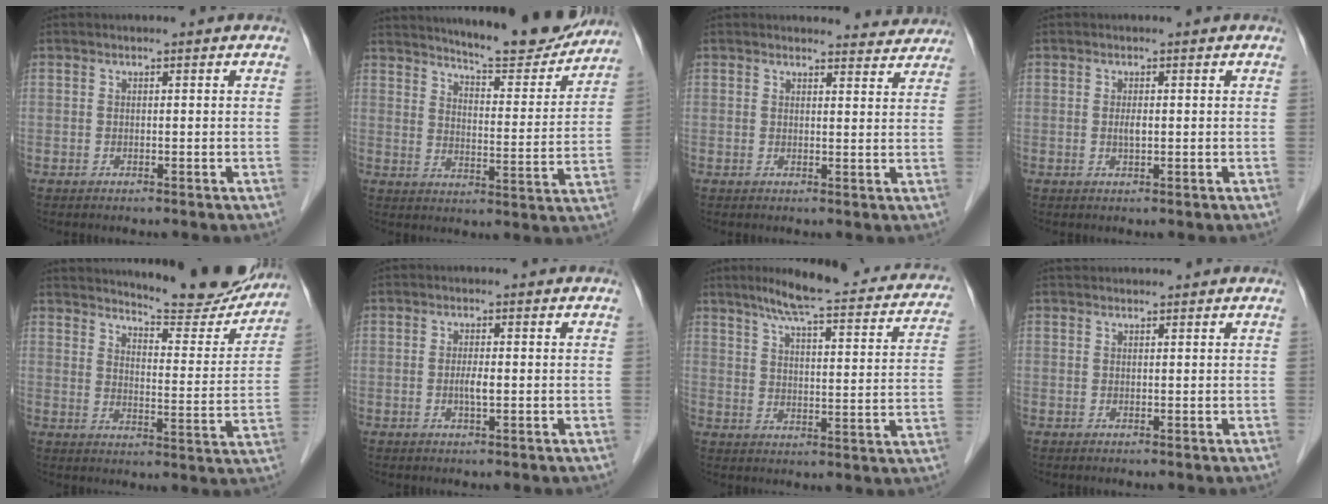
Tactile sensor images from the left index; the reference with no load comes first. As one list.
[{"total": 15.4, "force": [14.3, 1.7, 5.4], "torque": [-0.079, -0.028, 0.189]}, {"total": 5.1, "force": [5.0, 1.1, -0.2], "torque": [0.010, -0.009, 0.040]}, {"total": 1.2, "force": [0.1, 0.3, 1.2], "torque": [-0.024, -0.001, 0.001]}, {"total": 16.6, "force": [15.7, 2.1, 5.0], "torque": [-0.064, -0.051, 0.196]}, {"total": 1.8, "force": [-0.3, 0.3, 1.8], "torque": [-0.036, 0.000, -0.004]}, {"total": 21.9, "force": [18.2, 3.4, 11.8], "torque": [-0.158, 0.006, 0.222]}, {"total": 2.8, "force": [2.7, 0.5, 0.5], "torque": [-0.007, 0.031, 0.039]}]